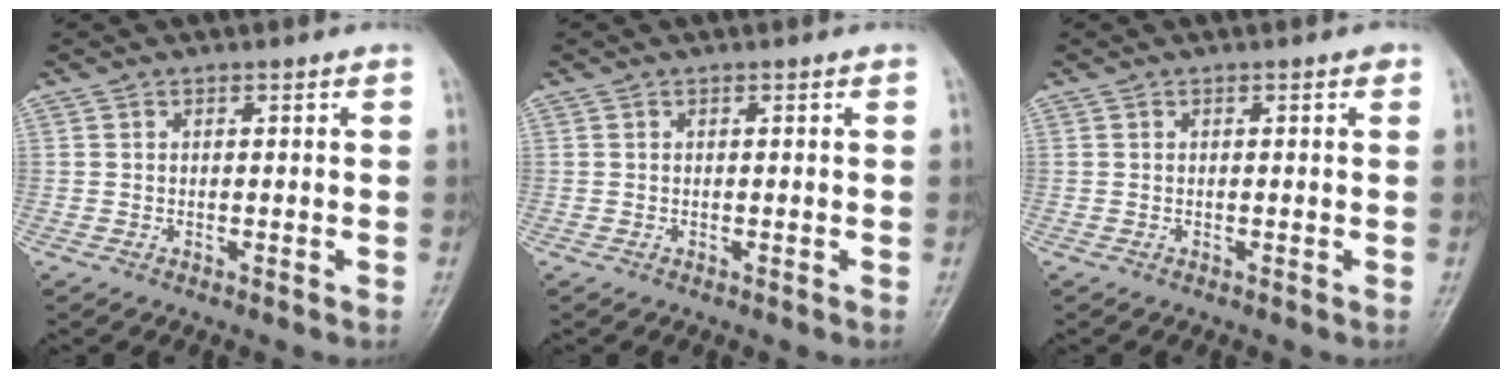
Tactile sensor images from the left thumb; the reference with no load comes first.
{"total": 0.0}
{"total": 0.5, "force": [0.2, 0.2, 0.4], "torque": [-0.004, 0.001, 0.000]}